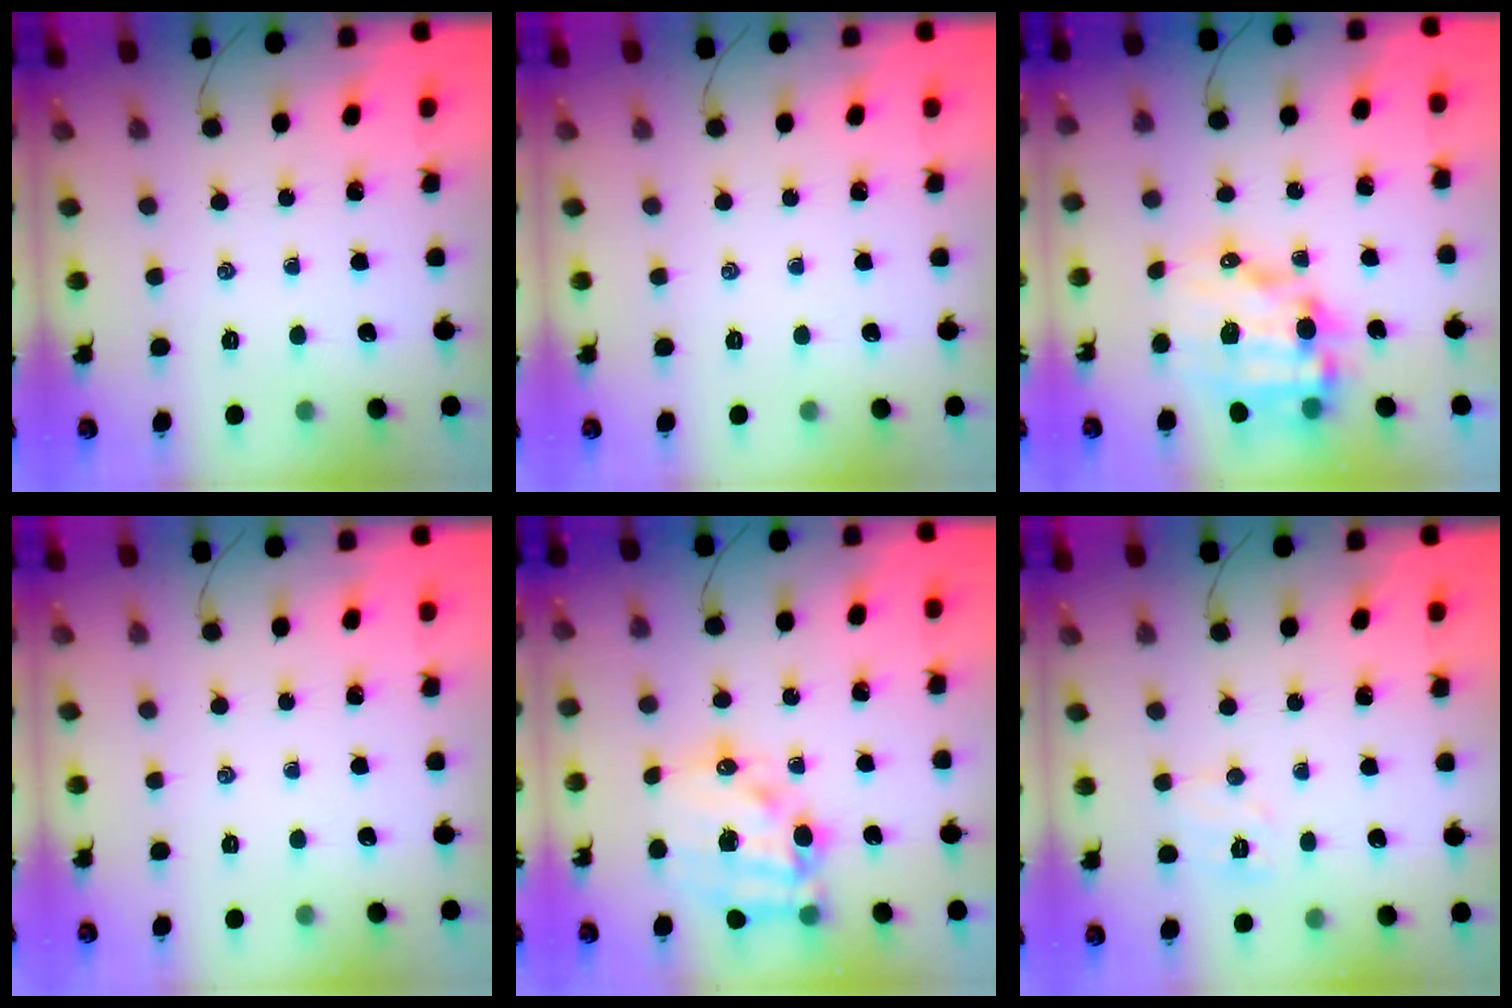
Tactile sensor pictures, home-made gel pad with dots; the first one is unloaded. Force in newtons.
{"total": 0.0}
{"total": 12.7, "press": 12.3, "slide": 3.2}
{"total": 0.0}
{"total": 16.5, "press": 16.1, "slide": 3.4}
{"total": 6.8, "press": 6.6, "slide": 1.3}